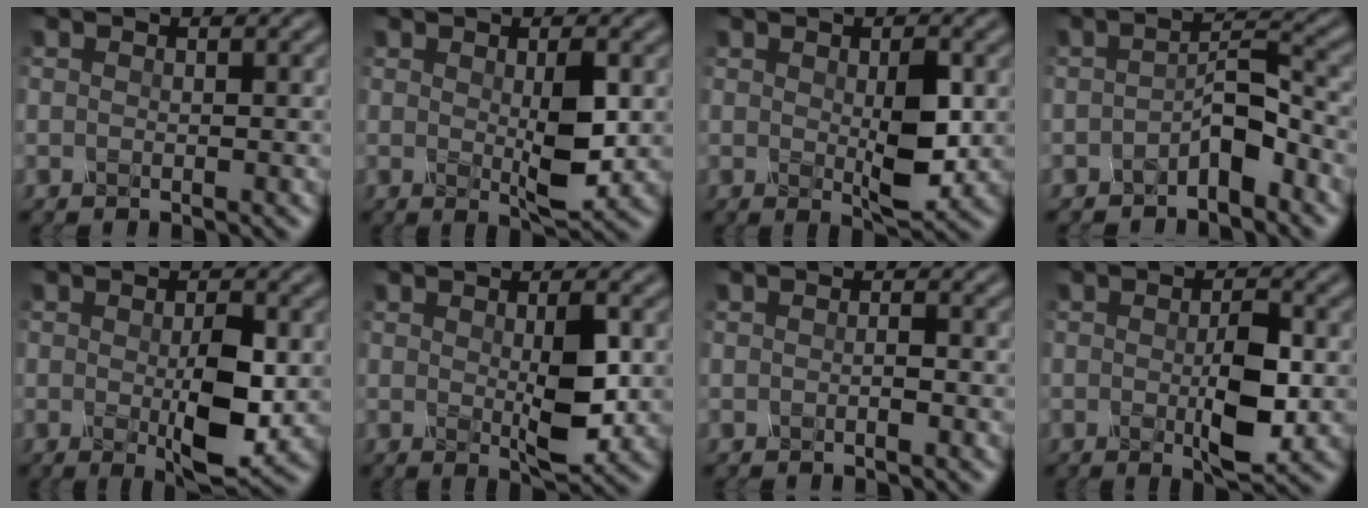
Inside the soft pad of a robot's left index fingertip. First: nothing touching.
{"total": 3.5, "force": [0.1, 0.7, 3.4], "torque": [-0.078, -0.007, 0.011]}
{"total": 3.8, "force": [0.0, 1.2, 3.6], "torque": [-0.079, -0.009, 0.010]}
{"total": 2.5, "force": [-1.8, 0.3, 1.6], "torque": [-0.043, 0.014, -0.031]}
{"total": 5.5, "force": [-0.7, 1.6, 5.2], "torque": [-0.106, -0.011, -0.002]}
{"total": 3.7, "force": [0.1, 0.8, 3.7], "torque": [-0.081, -0.007, 0.011]}
{"total": 0.5, "force": [-0.4, -0.2, 0.4], "torque": [-0.007, 0.002, -0.002]}
{"total": 4.4, "force": [-0.7, 1.2, 4.2], "torque": [-0.092, -0.008, -0.005]}